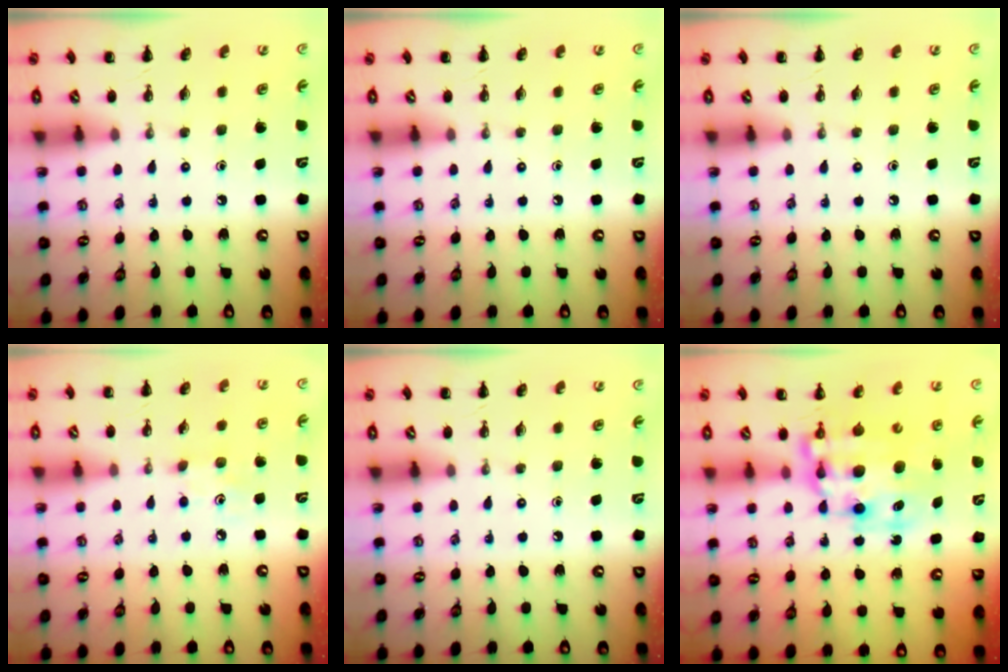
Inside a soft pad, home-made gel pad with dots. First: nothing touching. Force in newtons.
{"total": 0.0}
{"total": 0.0}
{"total": 3.5, "press": 3.4, "slide": 0.9}
{"total": 0.0}
{"total": 10.8, "press": 10.5, "slide": 2.5}